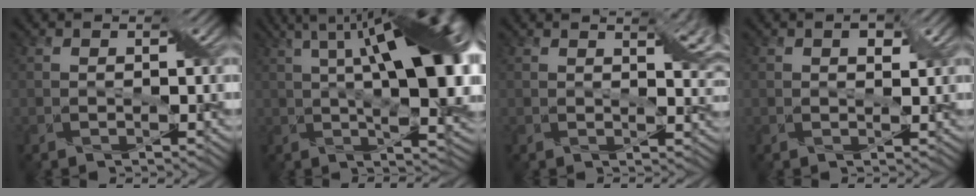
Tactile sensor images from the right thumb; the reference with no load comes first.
{"total": 17.6, "force": [3.4, 6.8, 15.8], "torque": [-0.222, 0.035, 0.044]}
{"total": 4.1, "force": [2.4, 1.2, 3.1], "torque": [-0.047, 0.004, 0.042]}
{"total": 1.6, "force": [1.0, 0.9, 1.0], "torque": [-0.019, -0.005, 0.020]}